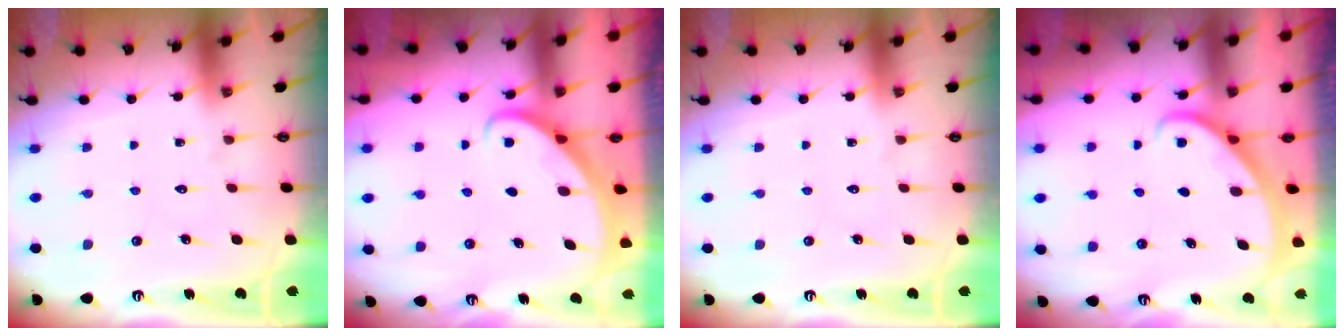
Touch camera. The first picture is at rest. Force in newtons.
{"total": 2.8, "press": 2.8, "slide": 0.2}
{"total": 0.0}
{"total": 1.9, "press": 1.9, "slide": 0.2}